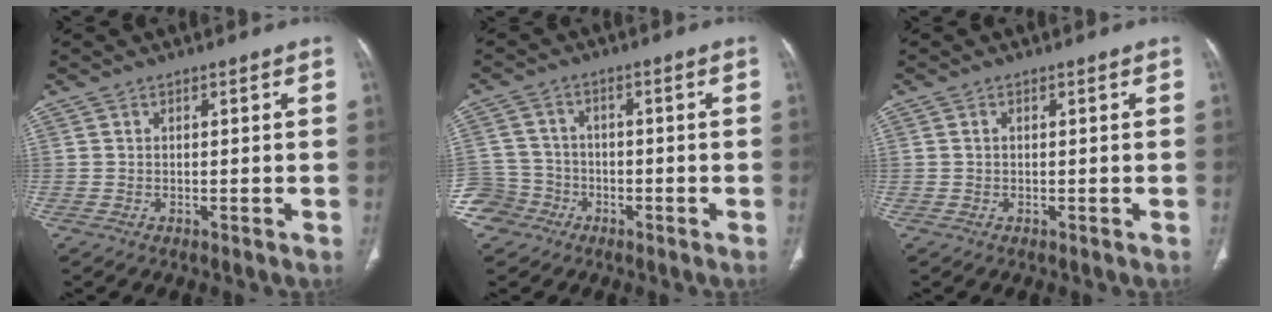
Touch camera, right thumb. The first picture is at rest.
{"total": 8.0, "force": [-4.4, 6.7, 0.7], "torque": [-0.008, 0.037, -0.081]}
{"total": 0.6, "force": [0.0, 0.4, 0.4], "torque": [-0.009, 0.001, 0.001]}